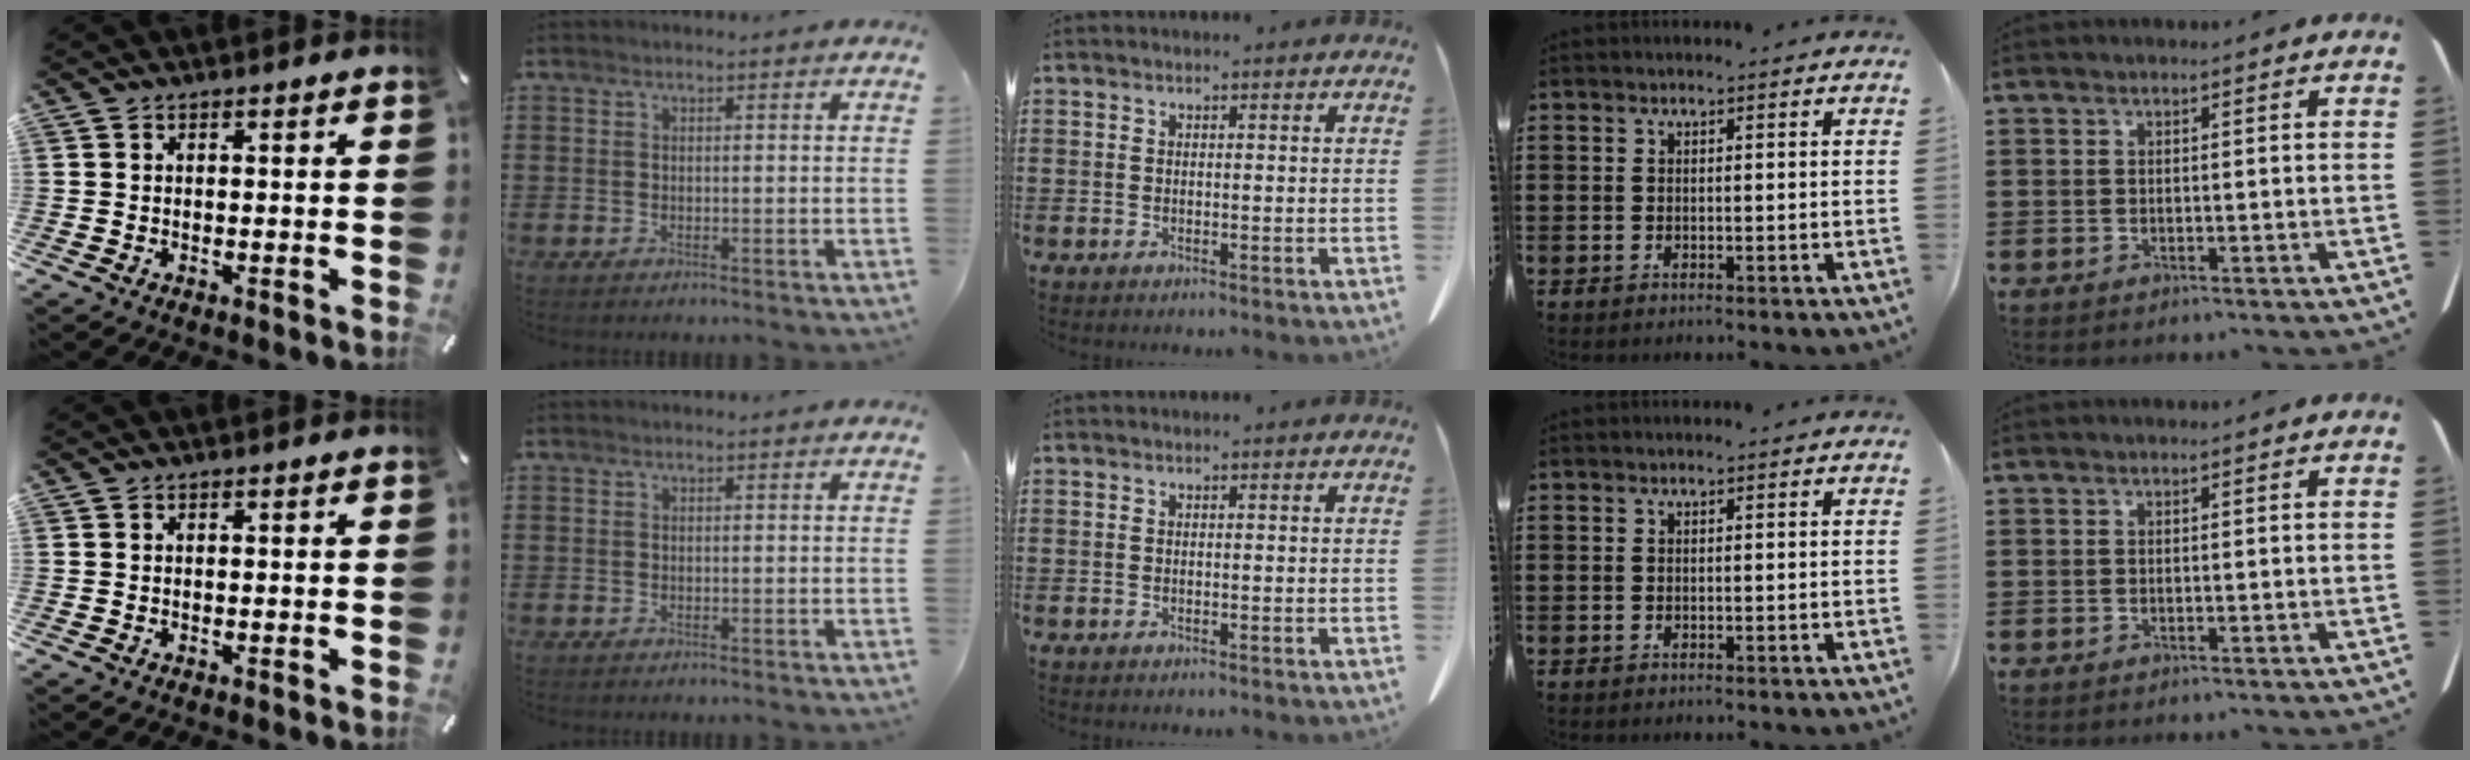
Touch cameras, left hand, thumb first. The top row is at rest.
{}